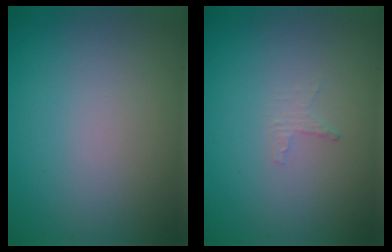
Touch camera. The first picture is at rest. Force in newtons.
{"total": 0.9, "press": 0.8, "slide": 0.3}